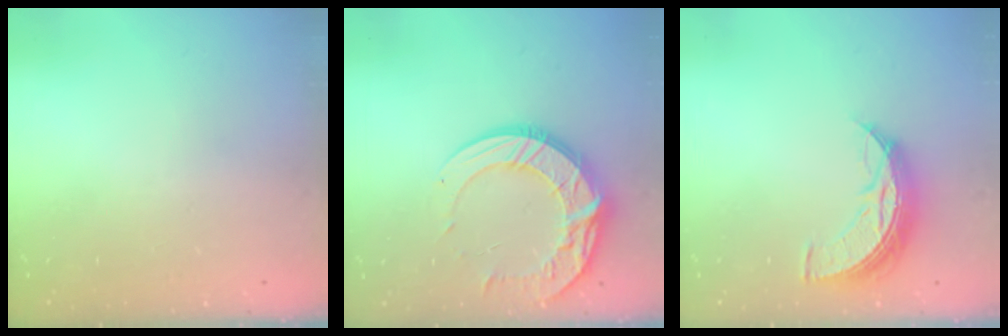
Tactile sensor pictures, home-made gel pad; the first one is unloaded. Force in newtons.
{"total": 15.2, "press": 15.2, "slide": 1.3}
{"total": 10.1, "press": 10.1, "slide": 0.6}